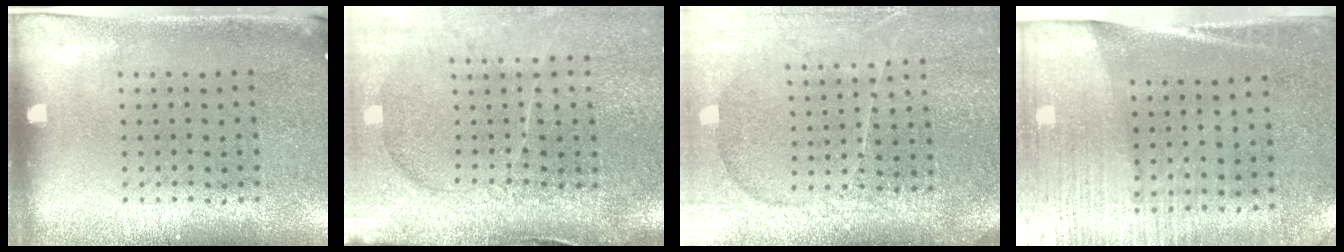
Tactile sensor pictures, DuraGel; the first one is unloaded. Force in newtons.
{"total": 4.6, "press": 3.6, "slide": 2.8}
{"total": 4.2, "press": 3.5, "slide": 2.2}
{"total": 2.9, "press": 2.6, "slide": 1.3}